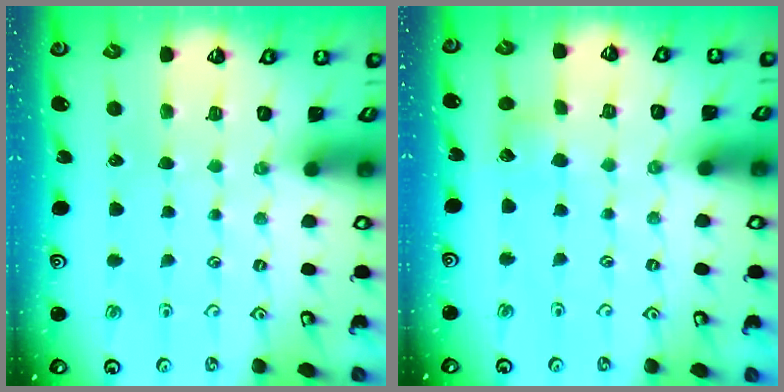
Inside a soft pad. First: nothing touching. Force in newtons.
{"total": 4.2, "press": 4.2, "slide": 0.6}